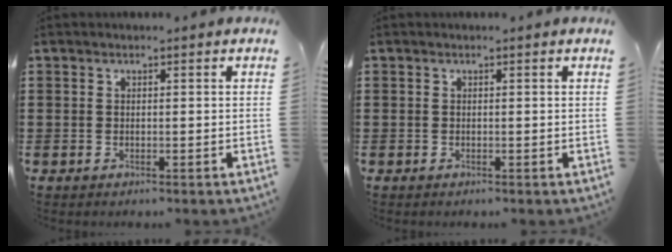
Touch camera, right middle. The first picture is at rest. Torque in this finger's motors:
{"motor_torque": [0.08, -0.04, -0.02, -0.01]}